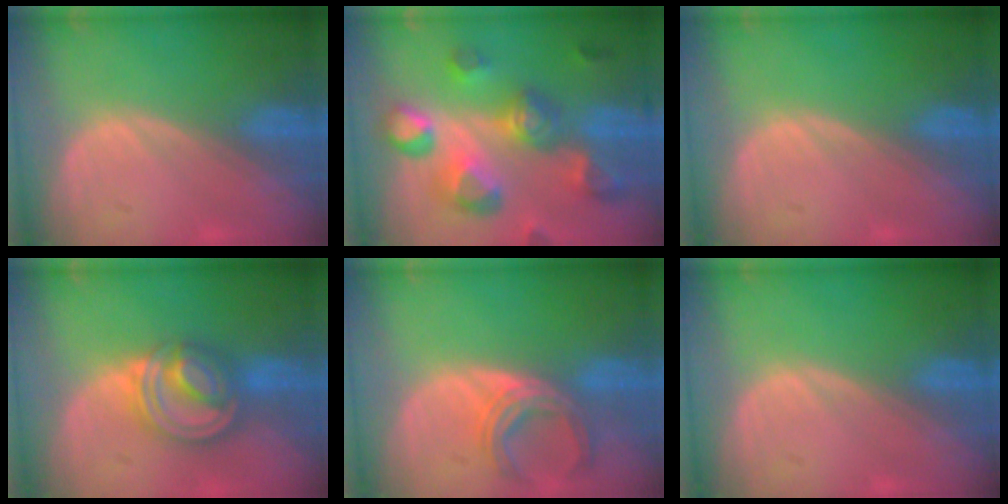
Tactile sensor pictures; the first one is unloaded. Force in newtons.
{"total": 11.3, "press": 10.1, "slide": 5.1}
{"total": 0.0}
{"total": 8.1, "press": 6.8, "slide": 4.3}
{"total": 5.4, "press": 5.4, "slide": 0.2}
{"total": 0.0}